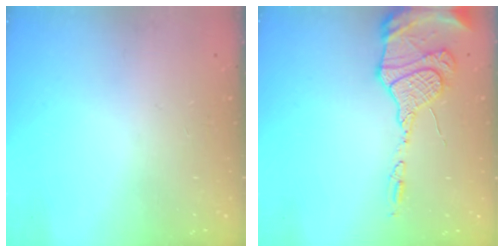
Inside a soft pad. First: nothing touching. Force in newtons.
{"total": 15.6, "press": 15.2, "slide": 3.5}